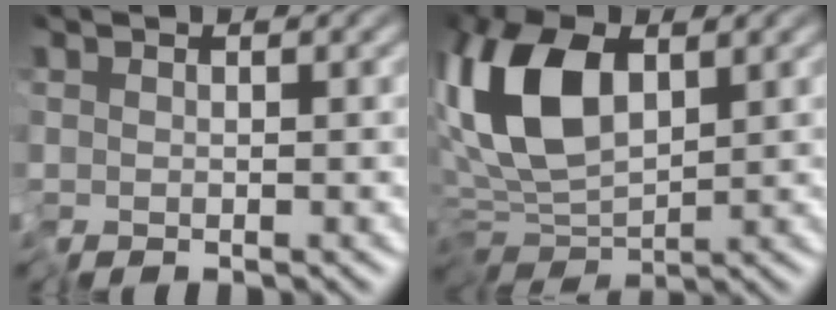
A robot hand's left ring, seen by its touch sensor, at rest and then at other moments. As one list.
[{"total": 9.3, "force": [1.5, 4.8, 7.9], "torque": [-0.175, 0.008, 0.016]}]